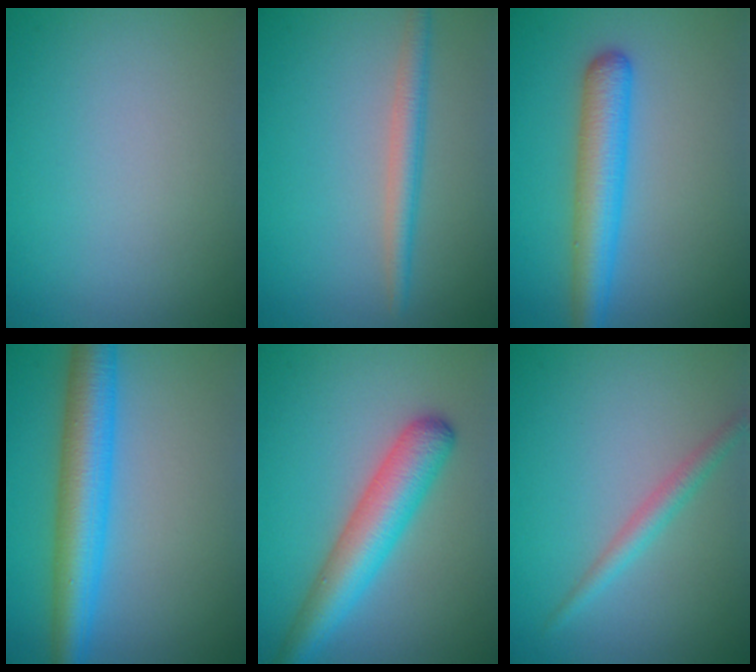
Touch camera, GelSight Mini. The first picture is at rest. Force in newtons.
{"total": 2.4, "press": 2.4, "slide": 0.1}
{"total": 4.8, "press": 4.8, "slide": 0.2}
{"total": 6.8, "press": 6.8, "slide": 0.0}
{"total": 5.8, "press": 5.8, "slide": 0.2}
{"total": 2.0, "press": 2.0, "slide": 0.1}